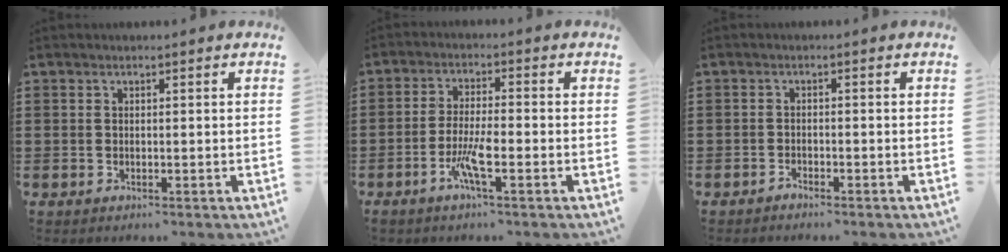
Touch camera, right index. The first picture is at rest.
{"total": 5.3, "force": [-2.4, 0.7, 4.6], "torque": [-0.103, -0.011, -0.049]}
{"total": 1.2, "force": [-1.1, 0.1, 0.0], "torque": [-0.004, 0.003, -0.024]}